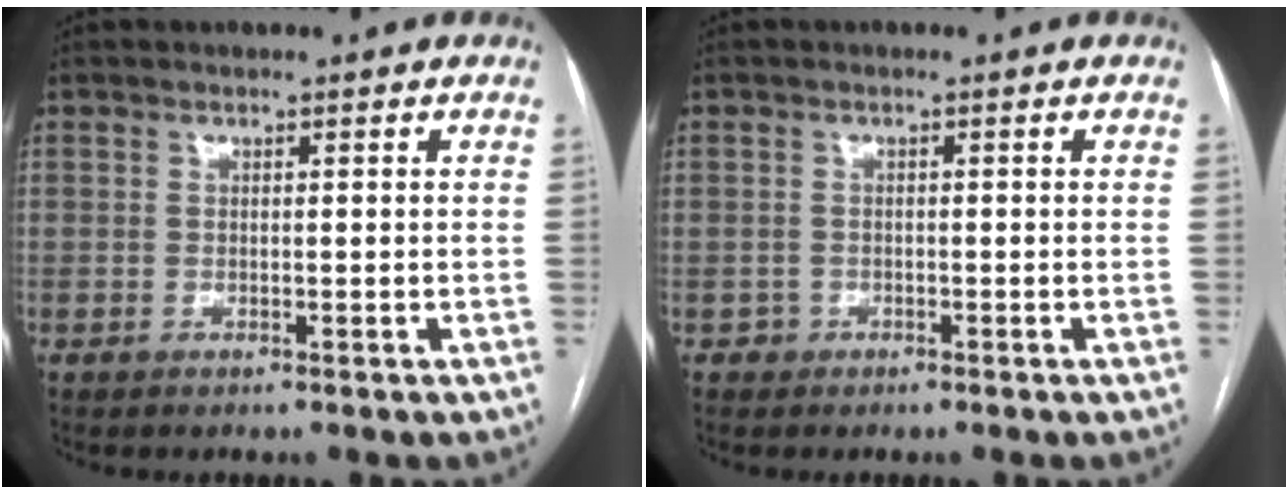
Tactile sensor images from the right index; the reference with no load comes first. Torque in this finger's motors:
{"motor_torque": [-0.63, 0.70, -0.85, -0.15]}